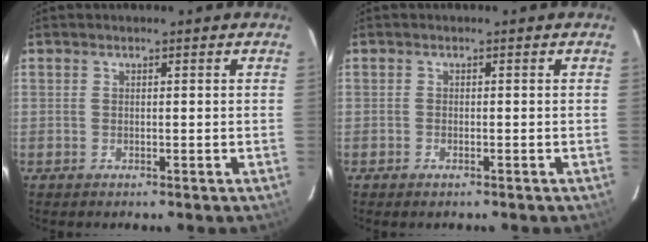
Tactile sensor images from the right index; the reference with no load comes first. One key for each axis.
{"total": 1.0, "fx": -0.7, "fy": 0.5, "fz": 0.4, "tx": -0.007, "ty": -0.002, "tz": -0.015}